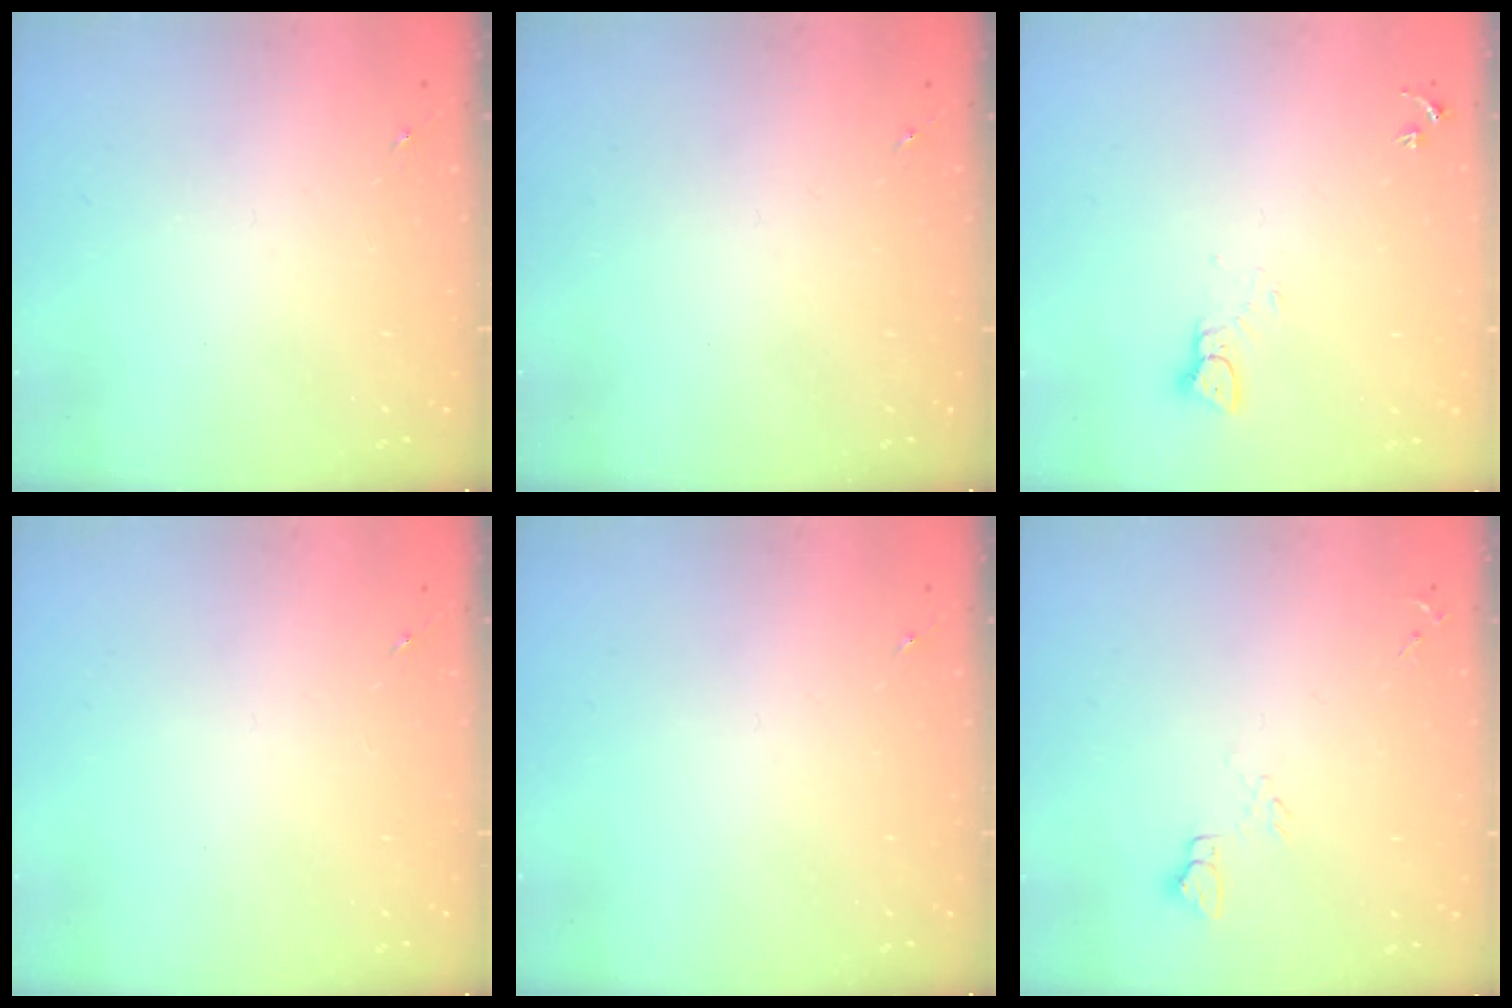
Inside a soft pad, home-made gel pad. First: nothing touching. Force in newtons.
{"total": 0.0}
{"total": 2.6, "press": 2.6, "slide": 0.1}
{"total": 0.0}
{"total": 0.0}
{"total": 4.6, "press": 4.6, "slide": 0.5}